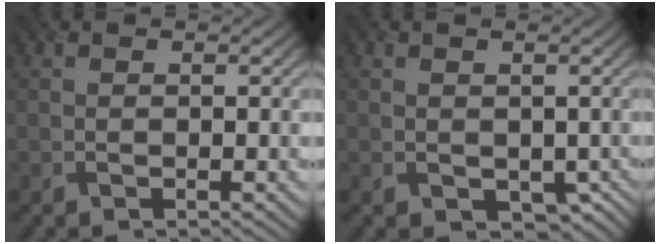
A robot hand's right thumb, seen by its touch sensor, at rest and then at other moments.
{"total": 2.3, "force": [-0.6, 1.9, 1.2], "torque": [-0.027, -0.014, -0.010]}